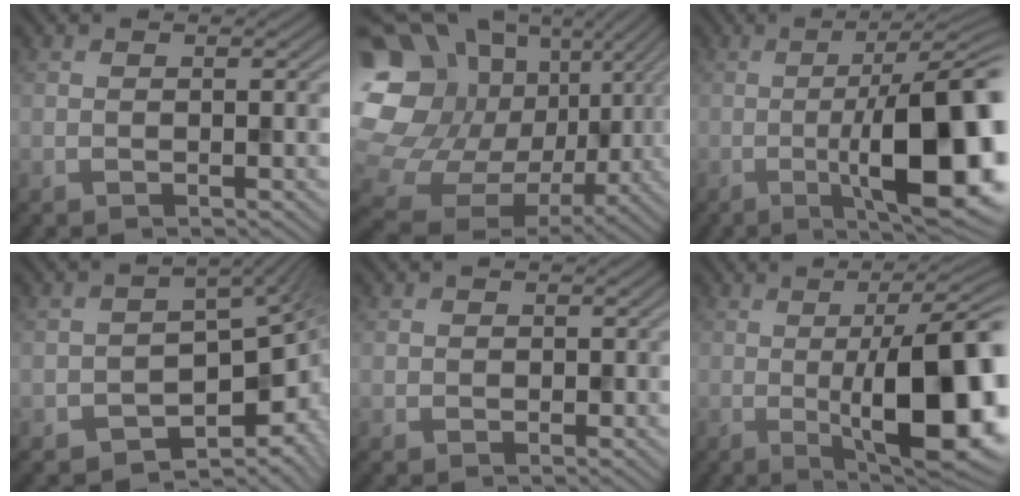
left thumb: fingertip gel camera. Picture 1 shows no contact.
{"total": 20.4, "force": [2.6, 17.4, 10.3], "torque": [-0.270, -0.008, 0.056]}
{"total": 16.2, "force": [-3.1, 4.6, 15.2], "torque": [-0.200, -0.013, -0.037]}
{"total": 8.0, "force": [-4.1, 4.8, 5.0], "torque": [-0.055, -0.027, -0.067]}
{"total": 1.0, "force": [0.1, 0.6, -0.7], "torque": [0.011, -0.006, 0.005]}
{"total": 15.6, "force": [-1.4, 4.9, 14.8], "torque": [-0.179, -0.005, -0.016]}